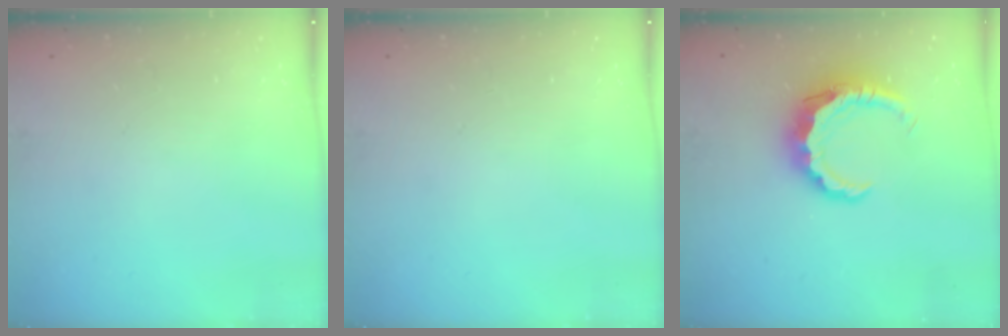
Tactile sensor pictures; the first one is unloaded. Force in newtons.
{"total": 0.0}
{"total": 9.9, "press": 9.7, "slide": 1.6}